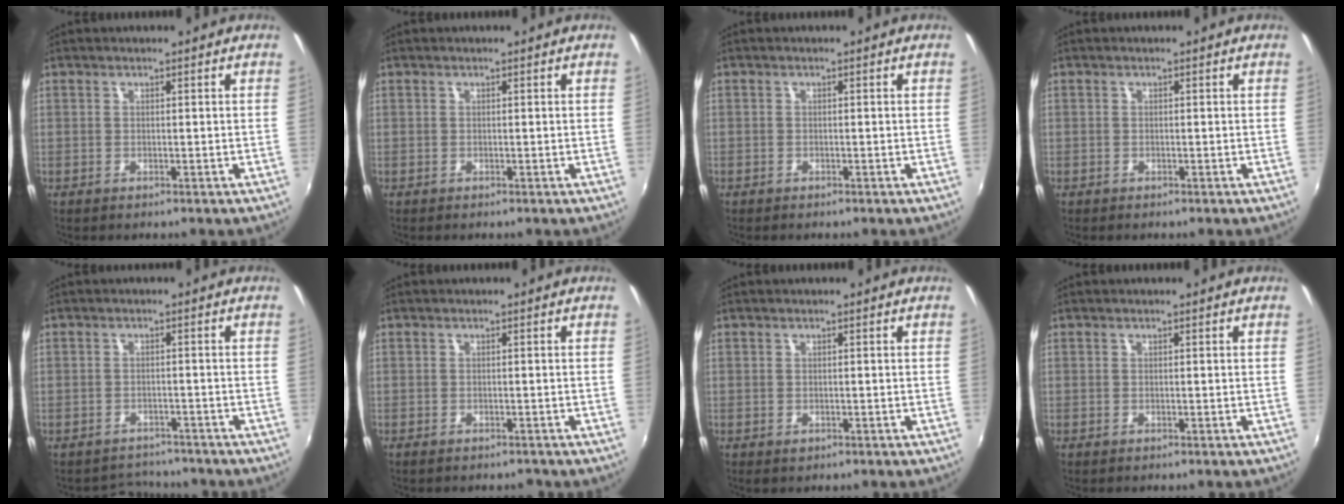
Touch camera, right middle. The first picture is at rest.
{"total": 0.0}
{"total": 0.8, "force": [-0.7, 0.5, 0.0], "torque": [-0.004, 0.001, -0.012]}
{"total": 1.0, "force": [-0.5, 0.8, -0.1], "torque": [-0.002, 0.003, -0.007]}
{"total": 4.2, "force": [-3.9, 1.5, -0.5], "torque": [-0.004, 0.012, -0.063]}
{"total": 1.9, "force": [-1.6, 0.8, 0.6], "torque": [-0.014, -0.008, -0.023]}
{"total": 0.7, "force": [-0.3, 0.5, 0.2], "torque": [-0.003, -0.004, -0.005]}
{"total": 0.0}